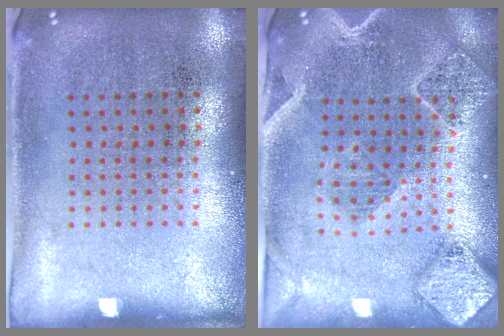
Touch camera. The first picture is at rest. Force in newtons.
{"total": 2.3, "press": 2.1, "slide": 0.9}